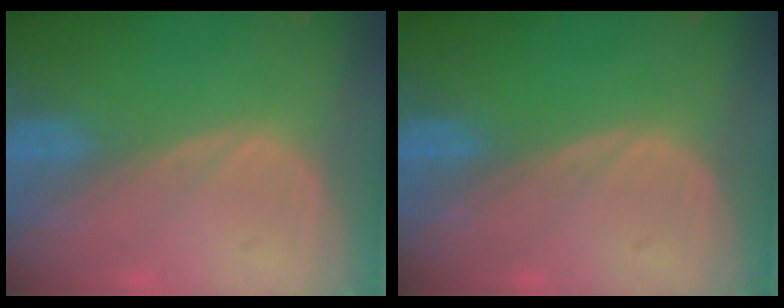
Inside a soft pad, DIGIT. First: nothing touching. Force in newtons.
{"total": 0.0}